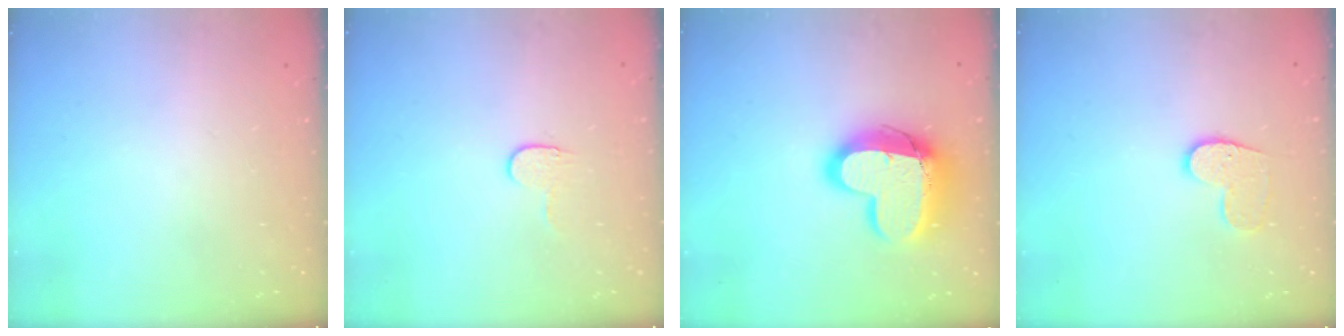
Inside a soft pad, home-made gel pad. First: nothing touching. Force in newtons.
{"total": 3.6, "press": 3.6, "slide": 0.4}
{"total": 17.2, "press": 17.1, "slide": 1.5}
{"total": 8.2, "press": 8.2, "slide": 0.2}